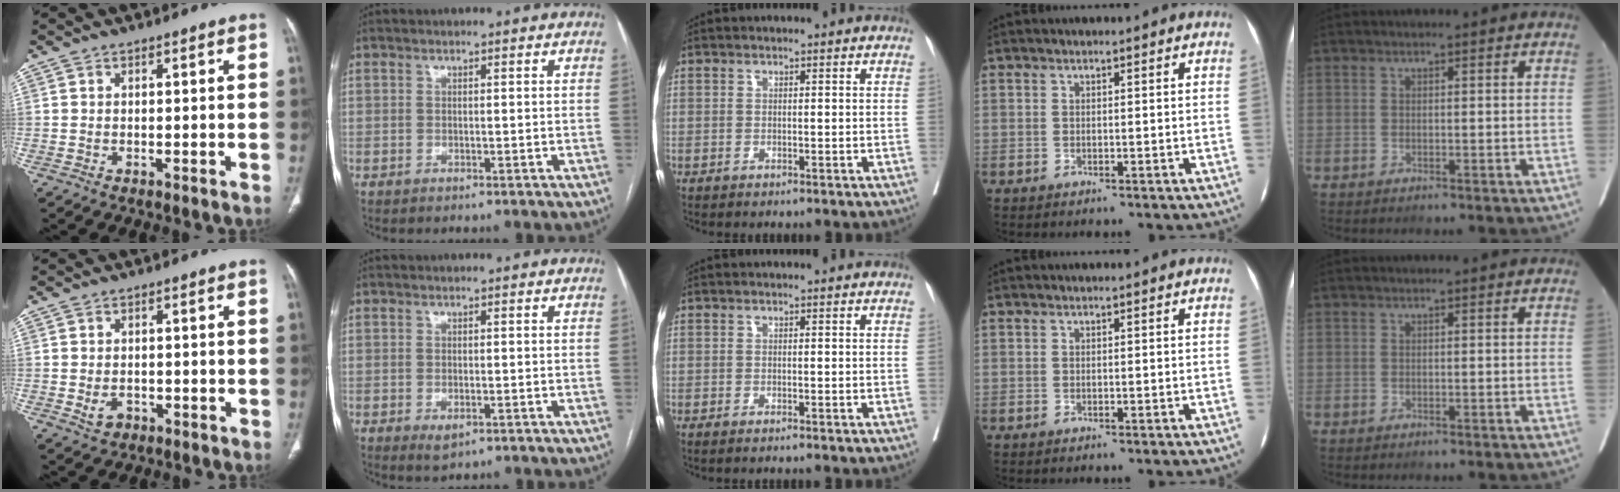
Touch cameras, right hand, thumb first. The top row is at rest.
{"thumb": {"total": 2.9, "force": [-1.2, 2.1, 1.6], "torque": [-0.026, 0.004, -0.012]}, "index": {"total": 2.2, "force": [-0.9, 0.9, 1.7], "torque": [-0.026, -0.002, -0.006]}, "middle": {"total": 1.4, "force": [1.1, -0.9, 0.4], "torque": [0.002, -0.007, 0.027]}}